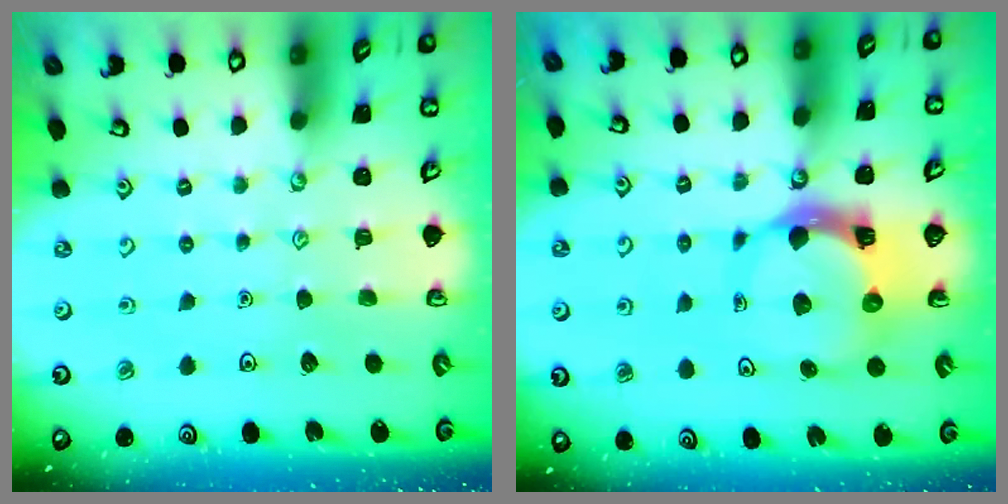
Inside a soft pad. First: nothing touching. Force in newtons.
{"total": 8.2, "press": 8.1, "slide": 1.3}